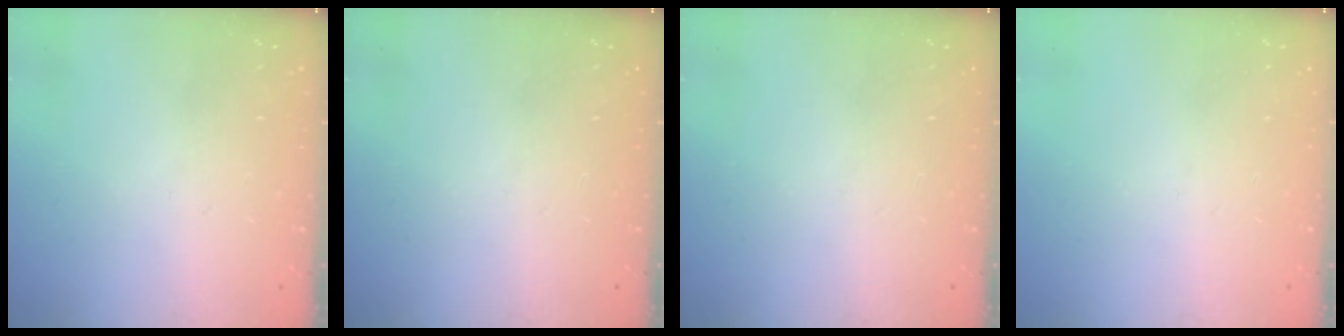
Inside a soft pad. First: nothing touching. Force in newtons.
{"total": 0.0}
{"total": 0.0}
{"total": 0.0}